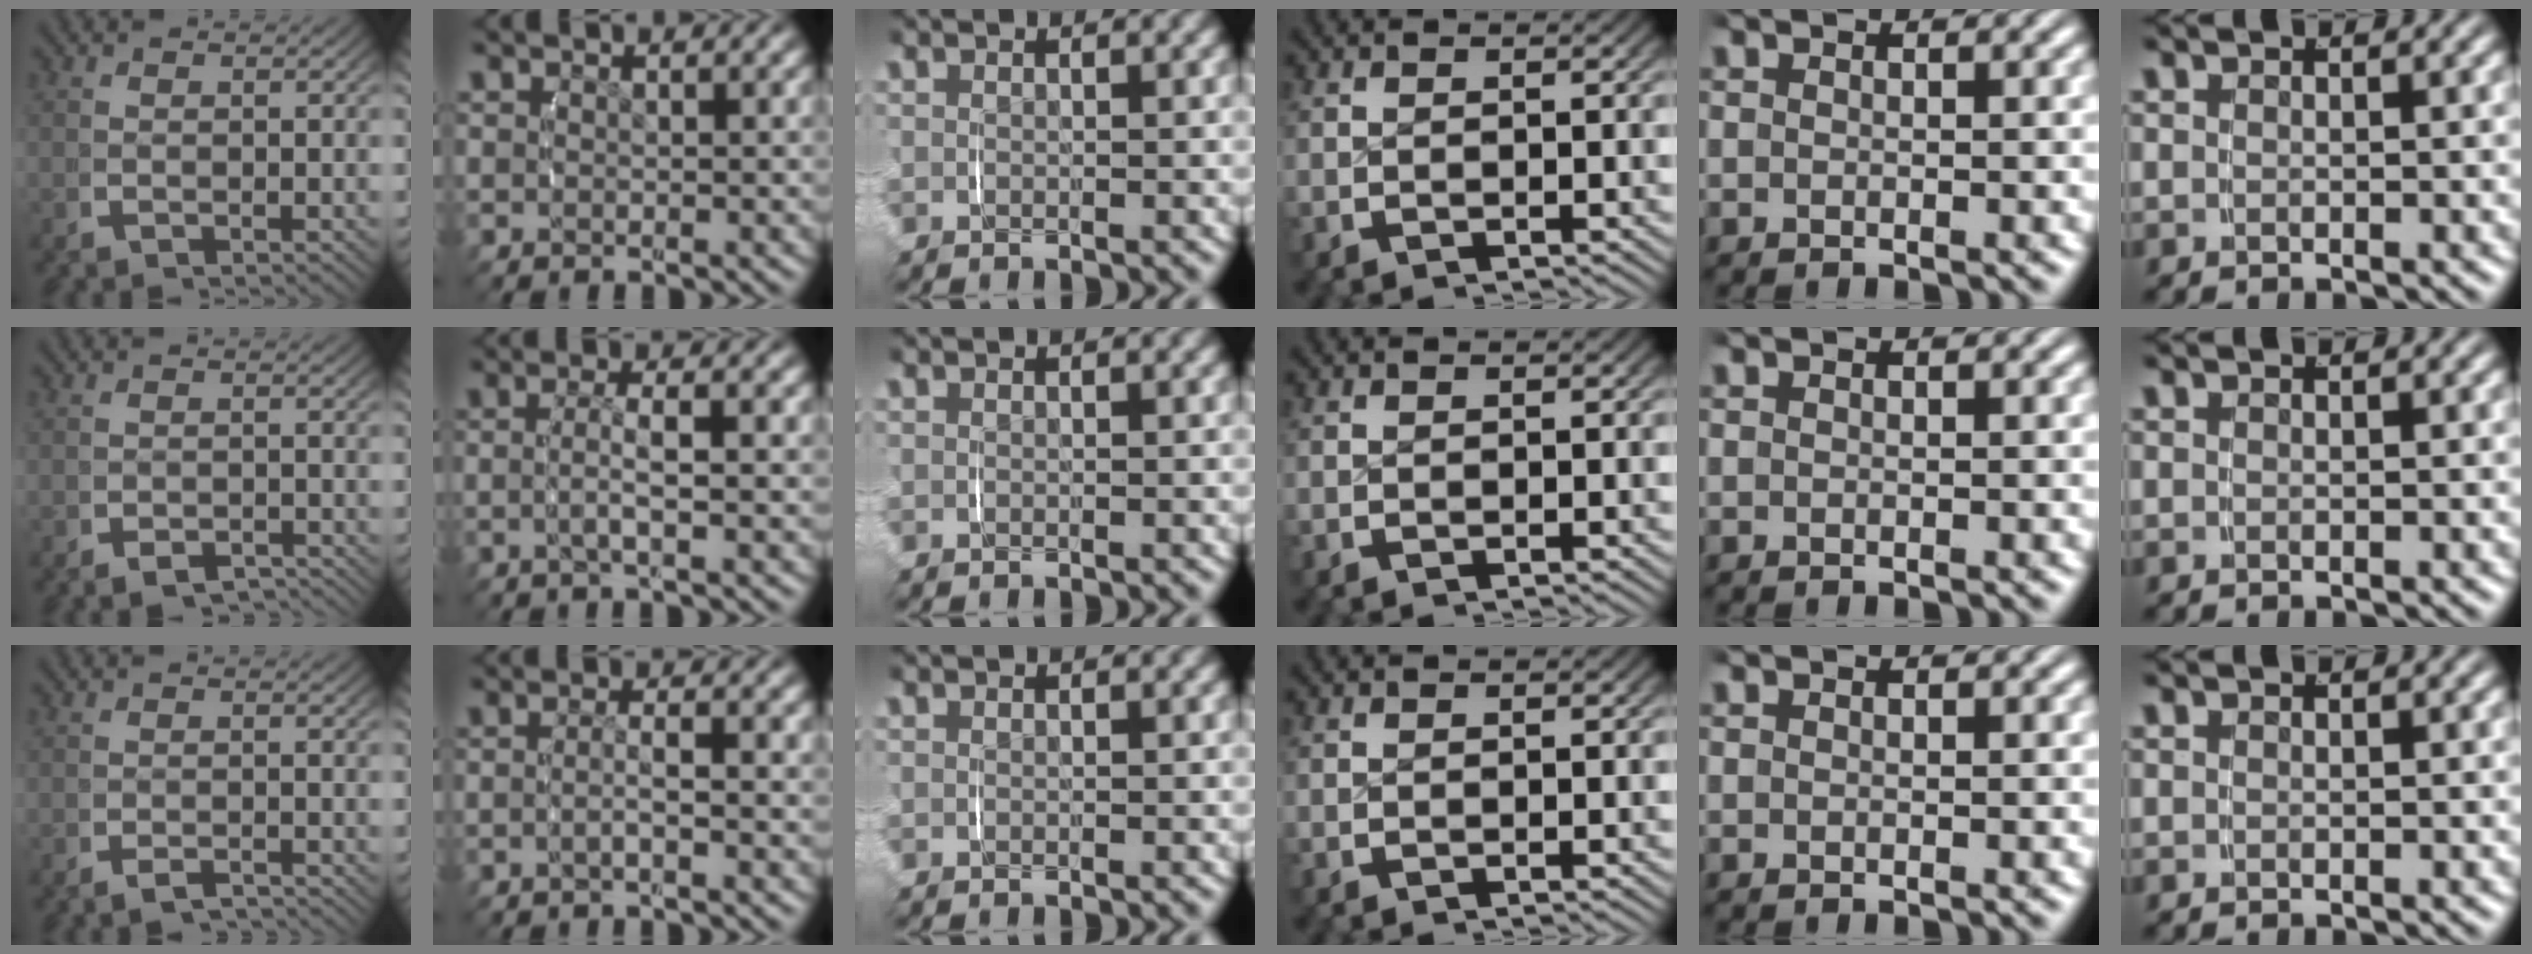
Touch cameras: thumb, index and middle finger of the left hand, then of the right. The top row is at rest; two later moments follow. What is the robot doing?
{"motion": "lift_and_place", "object": "toothpaste"}